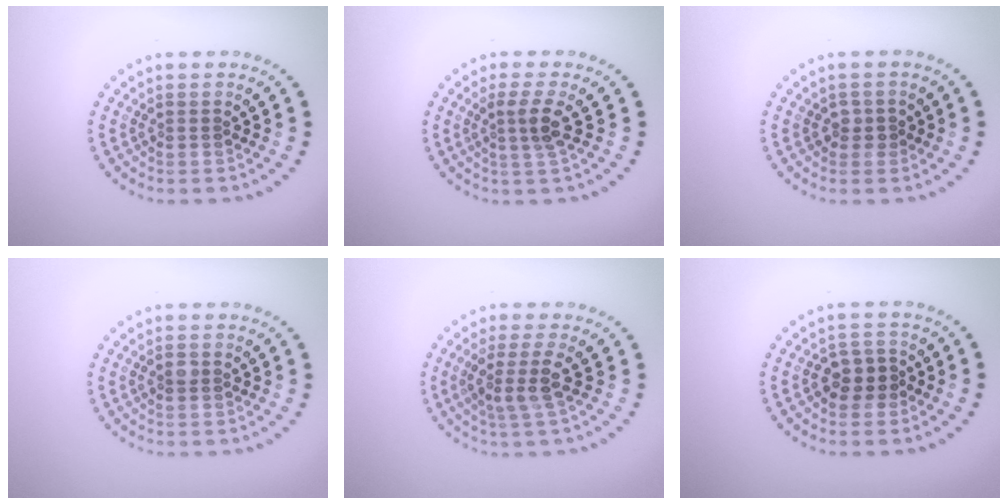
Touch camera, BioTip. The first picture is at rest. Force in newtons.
{"total": 2.4, "press": 1.8, "slide": 1.5}
{"total": 1.0, "press": 0.9, "slide": 0.5}
{"total": 0.9, "press": 0.9, "slide": 0.0}
{"total": 2.7, "press": 2.1, "slide": 1.6}
{"total": 2.5, "press": 2.3, "slide": 0.9}